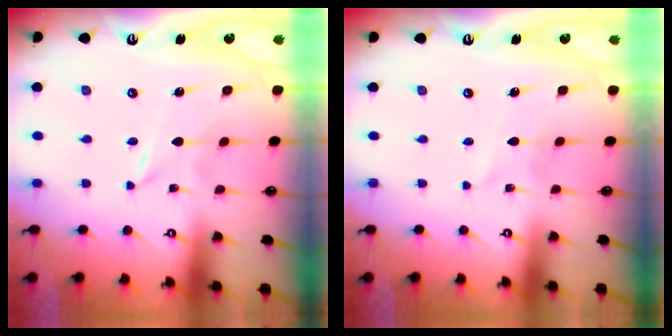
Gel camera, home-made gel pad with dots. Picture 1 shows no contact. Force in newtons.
{"total": 1.5, "press": 1.5, "slide": 0.2}